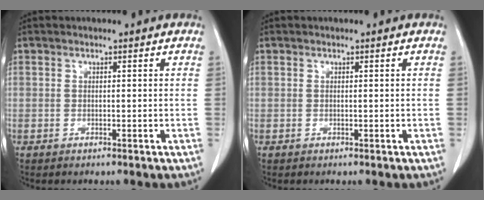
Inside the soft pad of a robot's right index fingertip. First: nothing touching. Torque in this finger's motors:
{"motor_torque": [0.00, 0.00, 0.00, 0.00]}